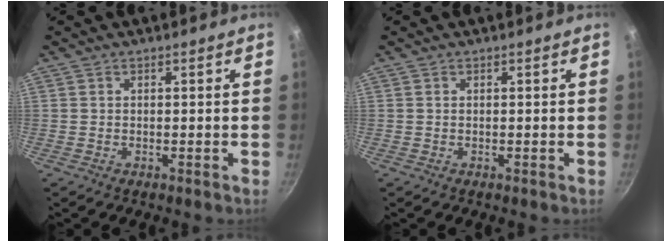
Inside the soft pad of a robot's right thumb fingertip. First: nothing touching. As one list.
[{"total": 0.0}]